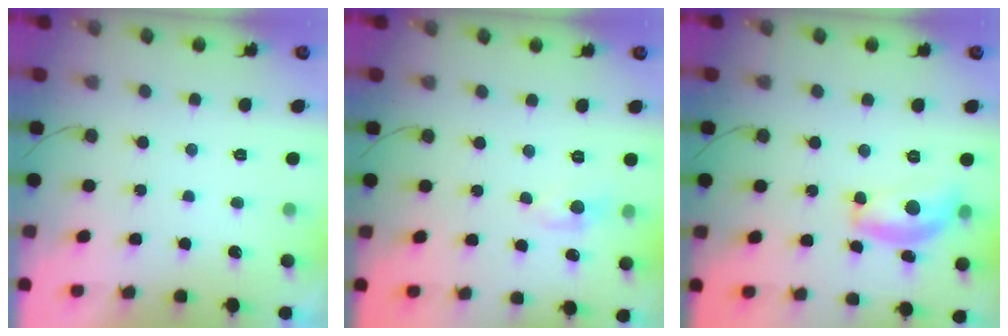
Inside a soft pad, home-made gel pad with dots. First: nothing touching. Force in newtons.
{"total": 4.0, "press": 4.0, "slide": 0.5}
{"total": 13.3, "press": 13.3, "slide": 0.6}